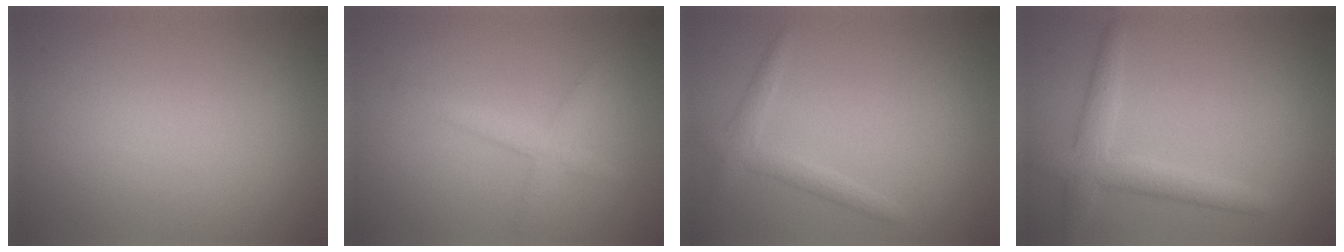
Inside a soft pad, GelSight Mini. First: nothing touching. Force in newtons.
{"total": 2.0, "press": 2.0, "slide": 0.1}
{"total": 1.8, "press": 1.8, "slide": 0.1}
{"total": 3.2, "press": 3.2, "slide": 0.1}